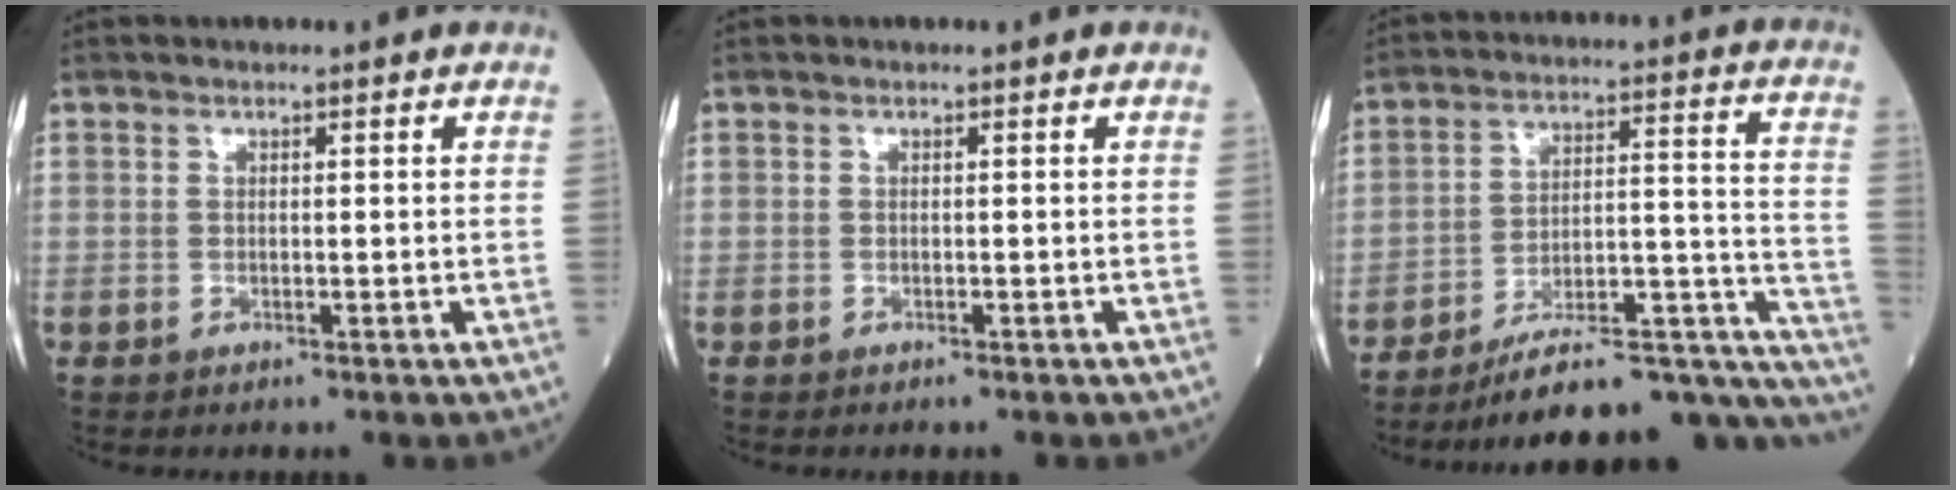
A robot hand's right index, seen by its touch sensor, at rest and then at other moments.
{"total": 0.6, "force": [-0.6, 0.0, 0.2], "torque": [-0.005, -0.002, -0.010]}
{"total": 23.6, "force": [-20.5, 4.1, 11.0], "torque": [-0.076, 0.048, -0.288]}